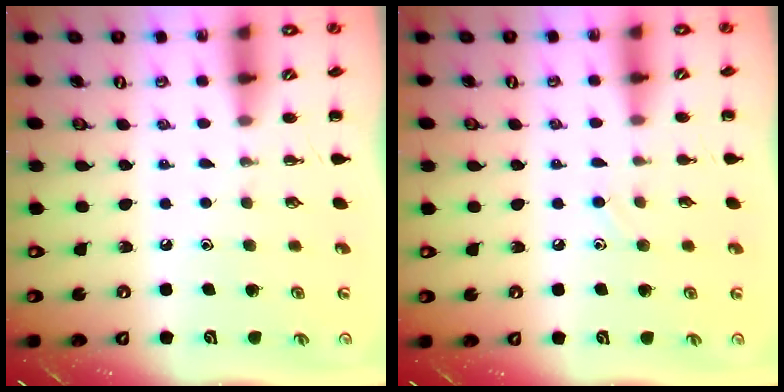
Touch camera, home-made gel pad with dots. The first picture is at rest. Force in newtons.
{"total": 6.7, "press": 6.2, "slide": 2.4}